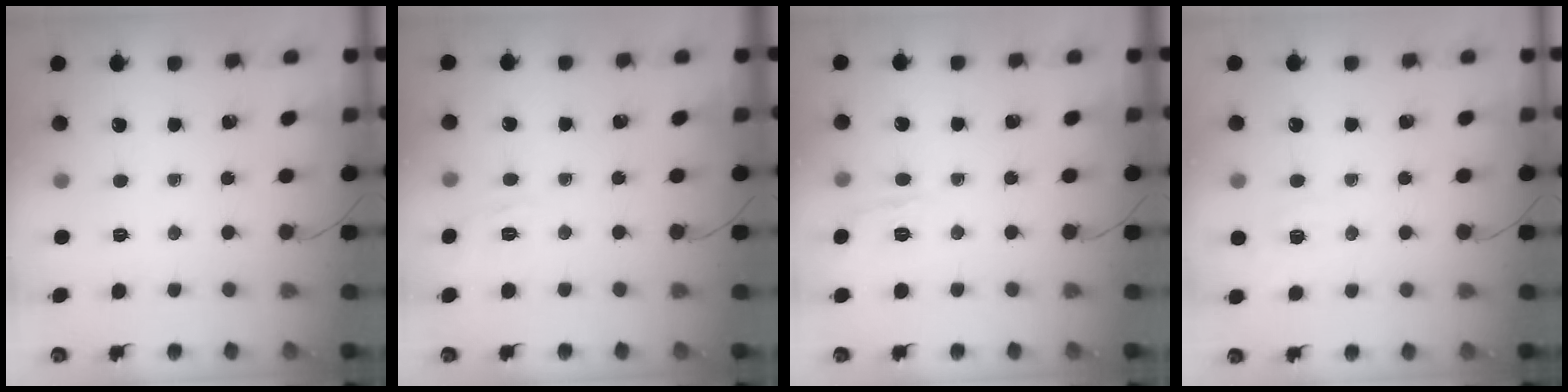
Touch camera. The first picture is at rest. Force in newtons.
{"total": 2.0, "press": 0.4, "slide": 1.9}
{"total": 6.0, "press": 5.9, "slide": 1.4}
{"total": 2.5, "press": 1.8, "slide": 1.7}